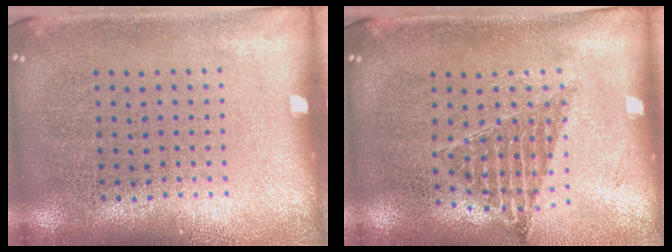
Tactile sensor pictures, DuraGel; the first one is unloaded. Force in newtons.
{"total": 0.8, "press": 0.8, "slide": 0.1}